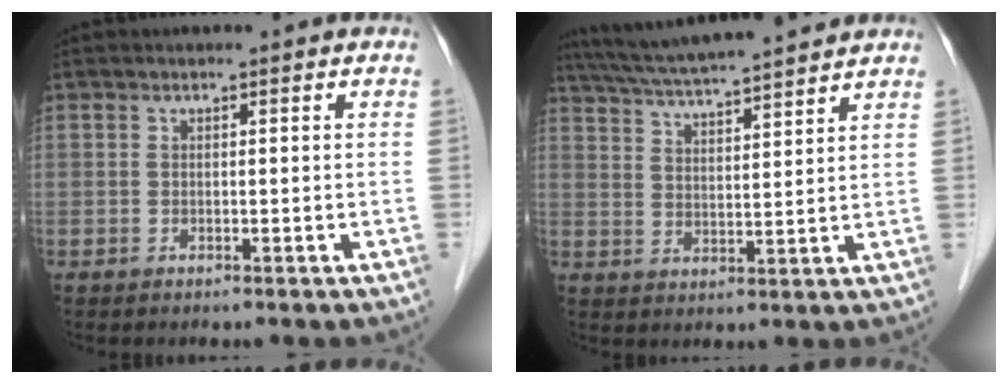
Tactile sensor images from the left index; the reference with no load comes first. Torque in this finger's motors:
{"motor_torque": [0.53, -0.54, 0.41, 0.14]}